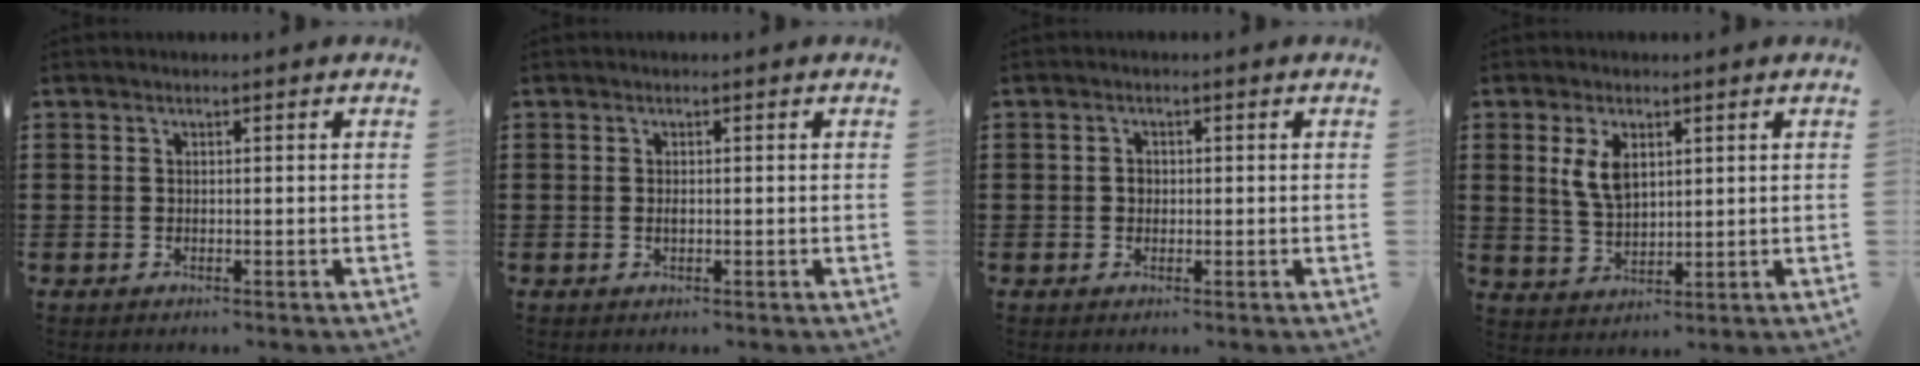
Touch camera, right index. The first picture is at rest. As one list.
[{"total": 0.8, "force": [-0.1, 0.3, 0.8], "torque": [-0.016, -0.001, -0.001]}, {"total": 1.1, "force": [0.0, 0.9, 0.7], "torque": [-0.015, 0.005, -0.001]}, {"total": 5.4, "force": [1.9, 2.9, 4.1], "torque": [-0.090, 0.009, 0.034]}]